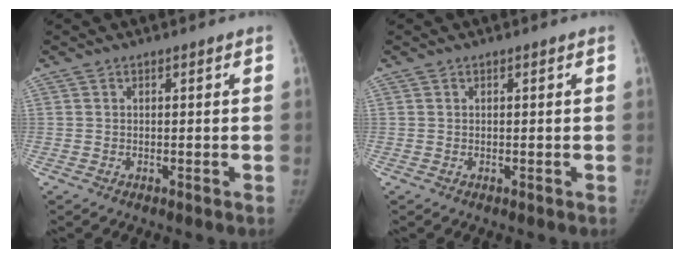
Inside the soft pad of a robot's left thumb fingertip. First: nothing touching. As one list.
[{"total": 0.0}]